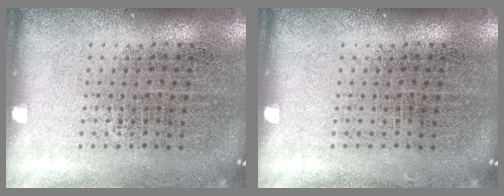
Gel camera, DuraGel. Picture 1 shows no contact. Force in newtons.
{"total": 0.0}